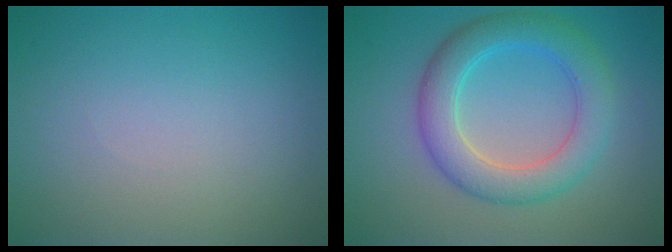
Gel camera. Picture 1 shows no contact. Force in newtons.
{"total": 5.4, "press": 5.4, "slide": 0.1}